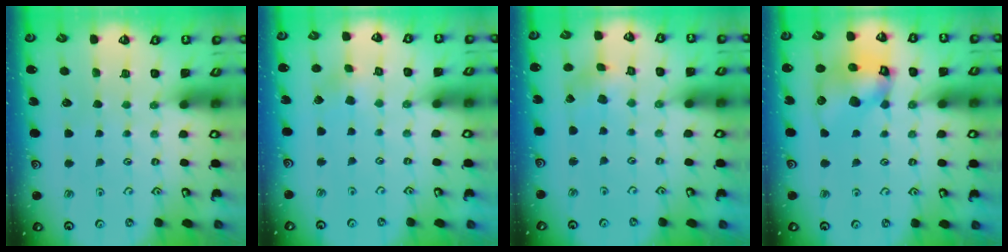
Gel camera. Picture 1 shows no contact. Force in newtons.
{"total": 2.2, "press": 2.2, "slide": 0.1}
{"total": 1.1, "press": 1.0, "slide": 0.4}
{"total": 12.7, "press": 12.6, "slide": 1.7}